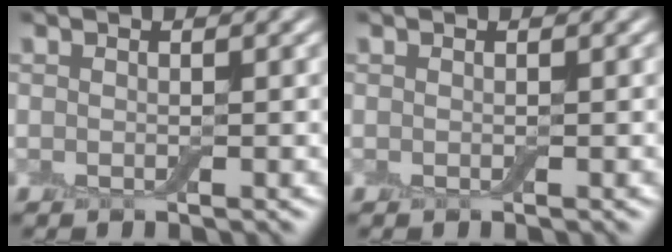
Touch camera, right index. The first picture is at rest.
{"total": 0.0}